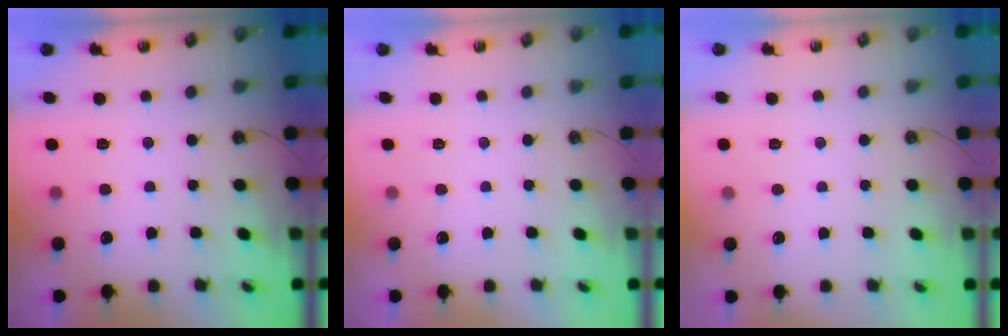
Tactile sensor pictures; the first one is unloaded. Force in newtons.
{"total": 0.0}
{"total": 0.0}